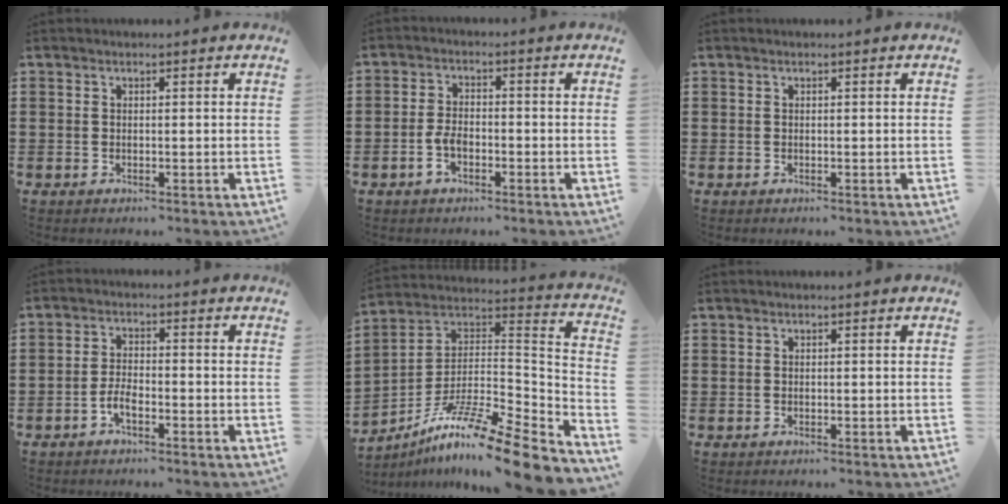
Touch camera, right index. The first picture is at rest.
{"total": 3.3, "force": [-1.5, 1.6, 2.5], "torque": [-0.069, -0.008, -0.034]}
{"total": 0.0}
{"total": 3.0, "force": [-1.7, 0.9, 2.3], "torque": [-0.057, -0.003, -0.036]}
{"total": 12.8, "force": [-9.6, 0.7, 8.4], "torque": [-0.142, 0.003, -0.181]}
{"total": 0.0}